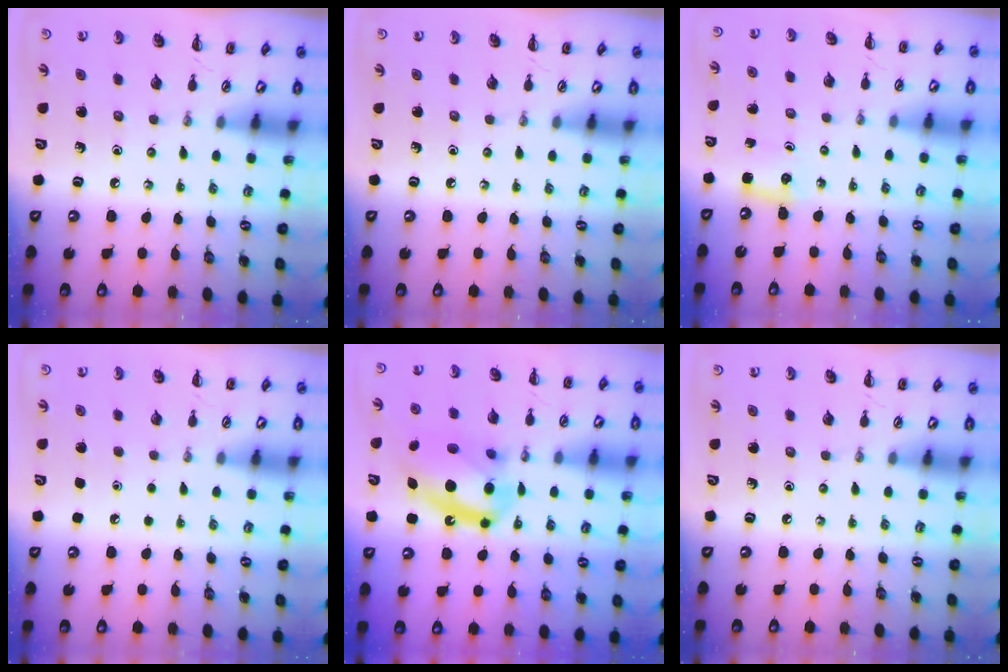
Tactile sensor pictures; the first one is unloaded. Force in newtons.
{"total": 0.0}
{"total": 2.8, "press": 2.6, "slide": 0.9}
{"total": 1.6, "press": 1.6, "slide": 0.1}
{"total": 16.0, "press": 15.6, "slide": 3.6}
{"total": 0.0}